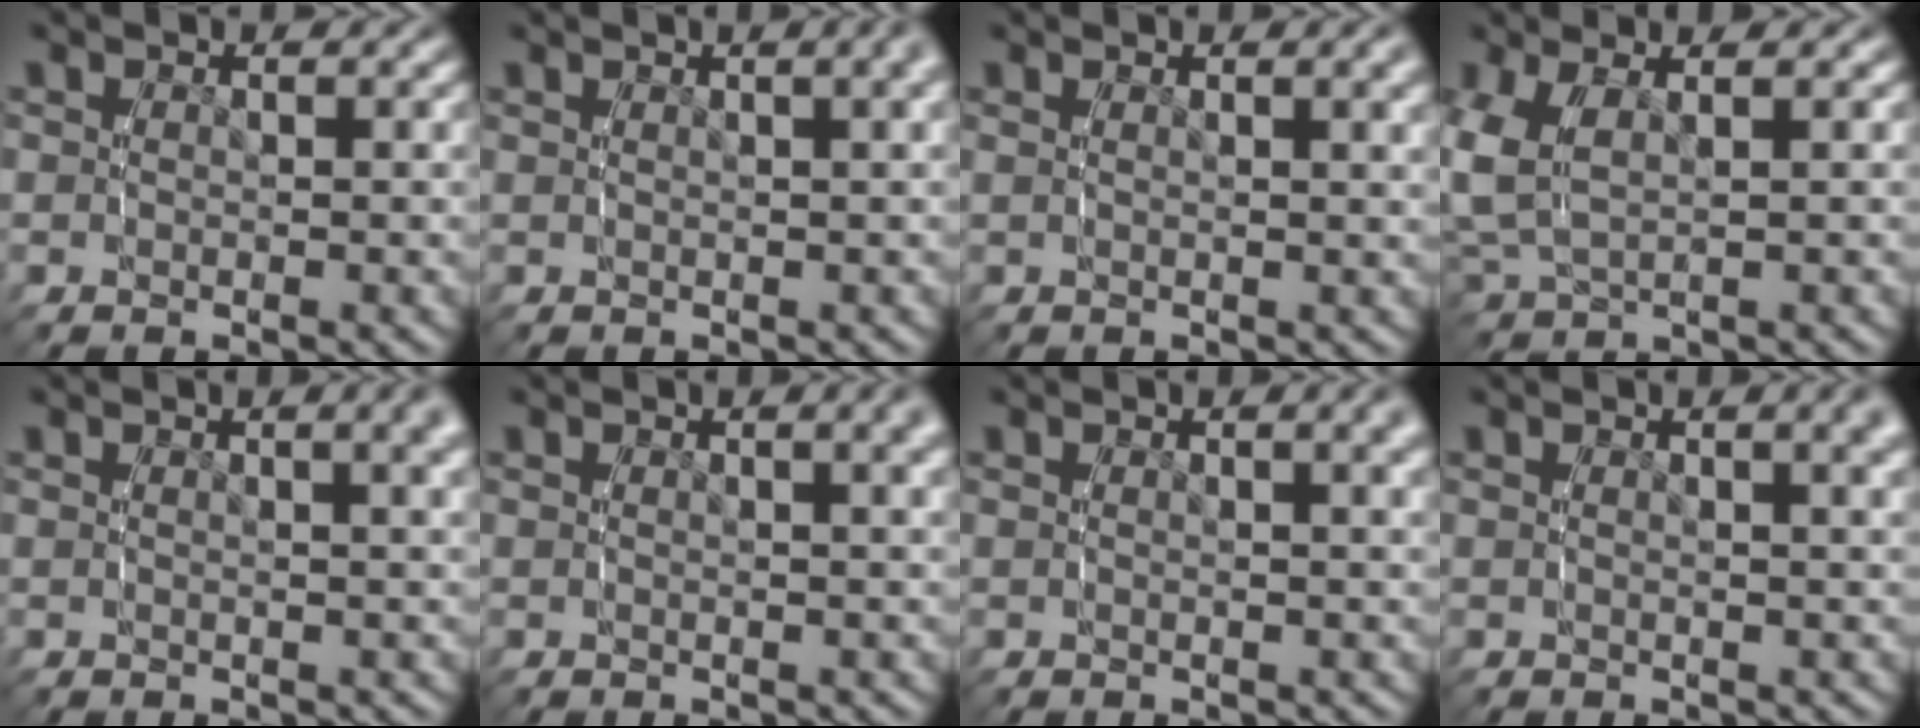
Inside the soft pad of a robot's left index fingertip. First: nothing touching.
{"total": 4.1, "force": [1.9, 0.9, 3.4], "torque": [-0.024, 0.025, 0.024]}
{"total": 2.3, "force": [1.2, -0.1, 2.0], "torque": [-0.024, 0.006, 0.020]}
{"total": 5.5, "force": [1.3, 3.7, 3.8], "torque": [-0.111, -0.004, 0.033]}
{"total": 3.8, "force": [2.0, 0.7, 3.2], "torque": [-0.030, 0.016, 0.027]}
{"total": 3.1, "force": [1.6, 0.4, 2.6], "torque": [-0.024, 0.013, 0.023]}
{"total": 2.8, "force": [1.5, 0.2, 2.3], "torque": [-0.021, 0.010, 0.022]}
{"total": 3.4, "force": [1.8, 0.5, 2.8], "torque": [-0.027, 0.013, 0.025]}